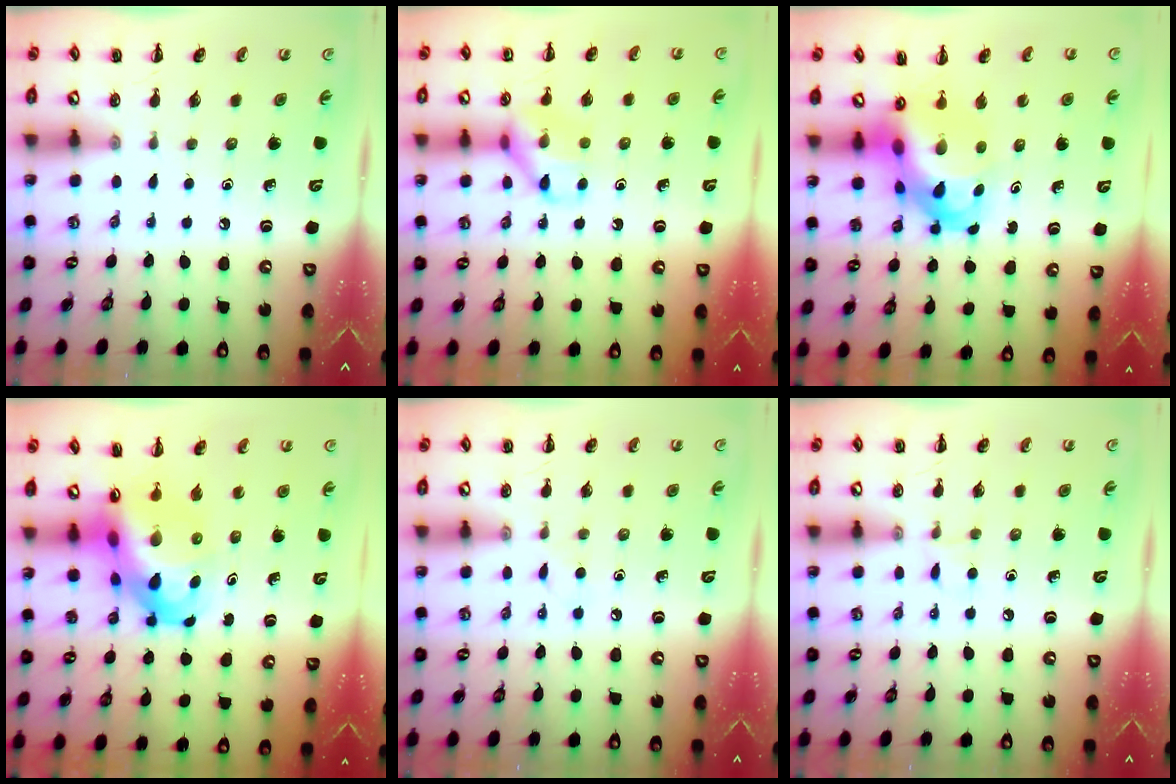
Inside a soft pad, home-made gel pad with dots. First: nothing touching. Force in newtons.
{"total": 10.1, "press": 10.1, "slide": 0.1}
{"total": 8.2, "press": 7.9, "slide": 2.3}
{"total": 10.5, "press": 10.0, "slide": 3.0}
{"total": 2.9, "press": 2.8, "slide": 0.9}
{"total": 4.9, "press": 4.7, "slide": 1.5}